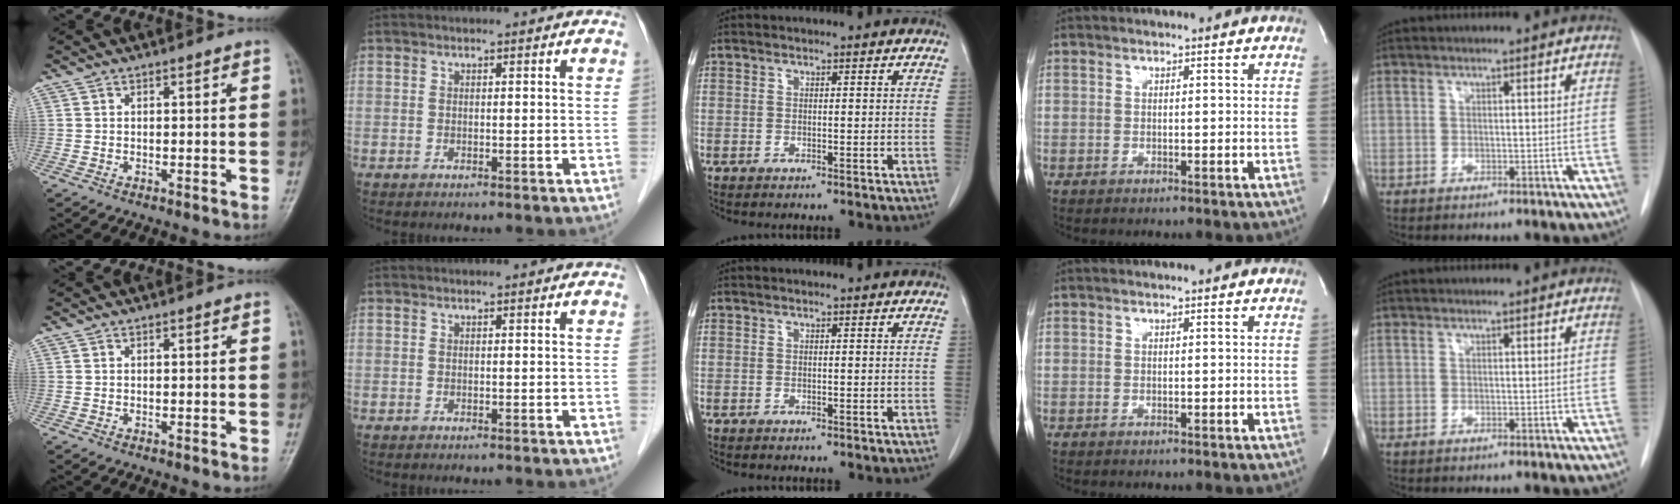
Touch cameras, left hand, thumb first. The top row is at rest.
{}